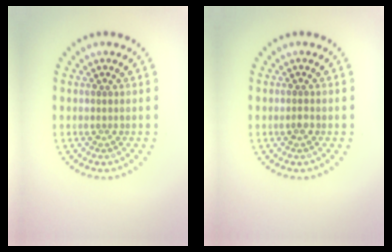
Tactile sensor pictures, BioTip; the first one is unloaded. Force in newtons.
{"total": 0.8, "press": 0.7, "slide": 0.3}